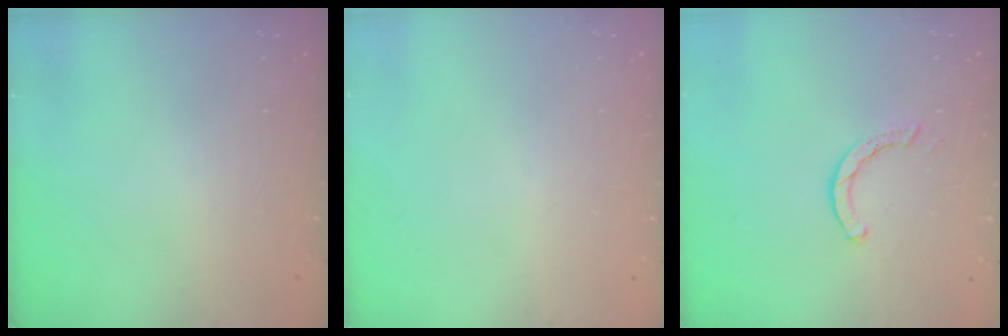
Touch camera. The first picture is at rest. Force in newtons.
{"total": 0.0}
{"total": 2.0, "press": 2.0, "slide": 0.2}